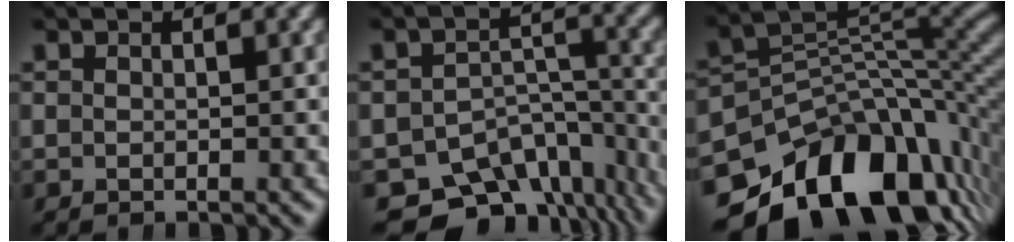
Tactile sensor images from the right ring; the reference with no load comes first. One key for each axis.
{"total": 11.8, "fx": -8.9, "fy": 6.5, "fz": 4.4, "tx": -0.048, "ty": -0.024, "tz": -0.136}
{"total": 18.0, "fx": -8.5, "fy": 10.5, "fz": 11.8, "tx": -0.173, "ty": -0.034, "tz": -0.118}